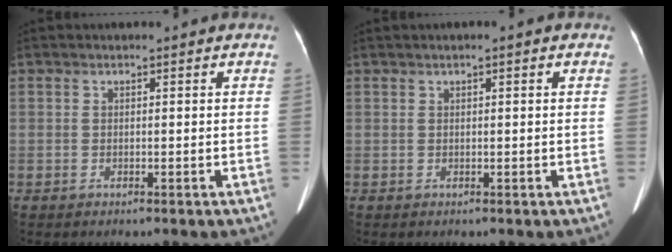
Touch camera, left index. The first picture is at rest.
{"total": 1.0, "force": [0.4, 0.1, 0.9], "torque": [-0.018, 0.005, 0.003]}